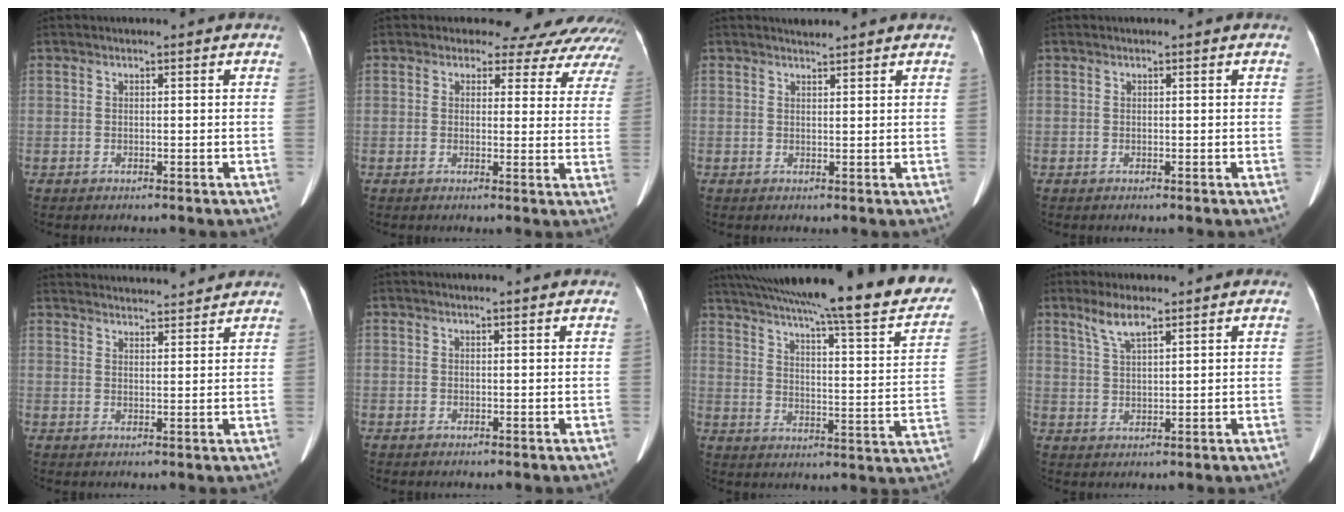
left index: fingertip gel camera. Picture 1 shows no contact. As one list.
[{"total": 15.2, "force": [13.7, 5.8, 2.8], "torque": [-0.008, -0.032, 0.119]}, {"total": 2.6, "force": [2.5, 0.4, 0.4], "torque": [-0.012, 0.019, 0.035]}, {"total": 0.0}, {"total": 15.4, "force": [14.8, 1.9, 3.8], "torque": [-0.059, 0.041, 0.206]}, {"total": 2.2, "force": [2.1, 0.6, 0.5], "torque": [-0.007, 0.023, 0.019]}, {"total": 32.6, "force": [26.6, 3.0, 18.6], "torque": [-0.260, -0.037, 0.343]}, {"total": 4.3, "force": [3.1, 0.7, 2.8], "torque": [-0.065, 0.007, 0.065]}]